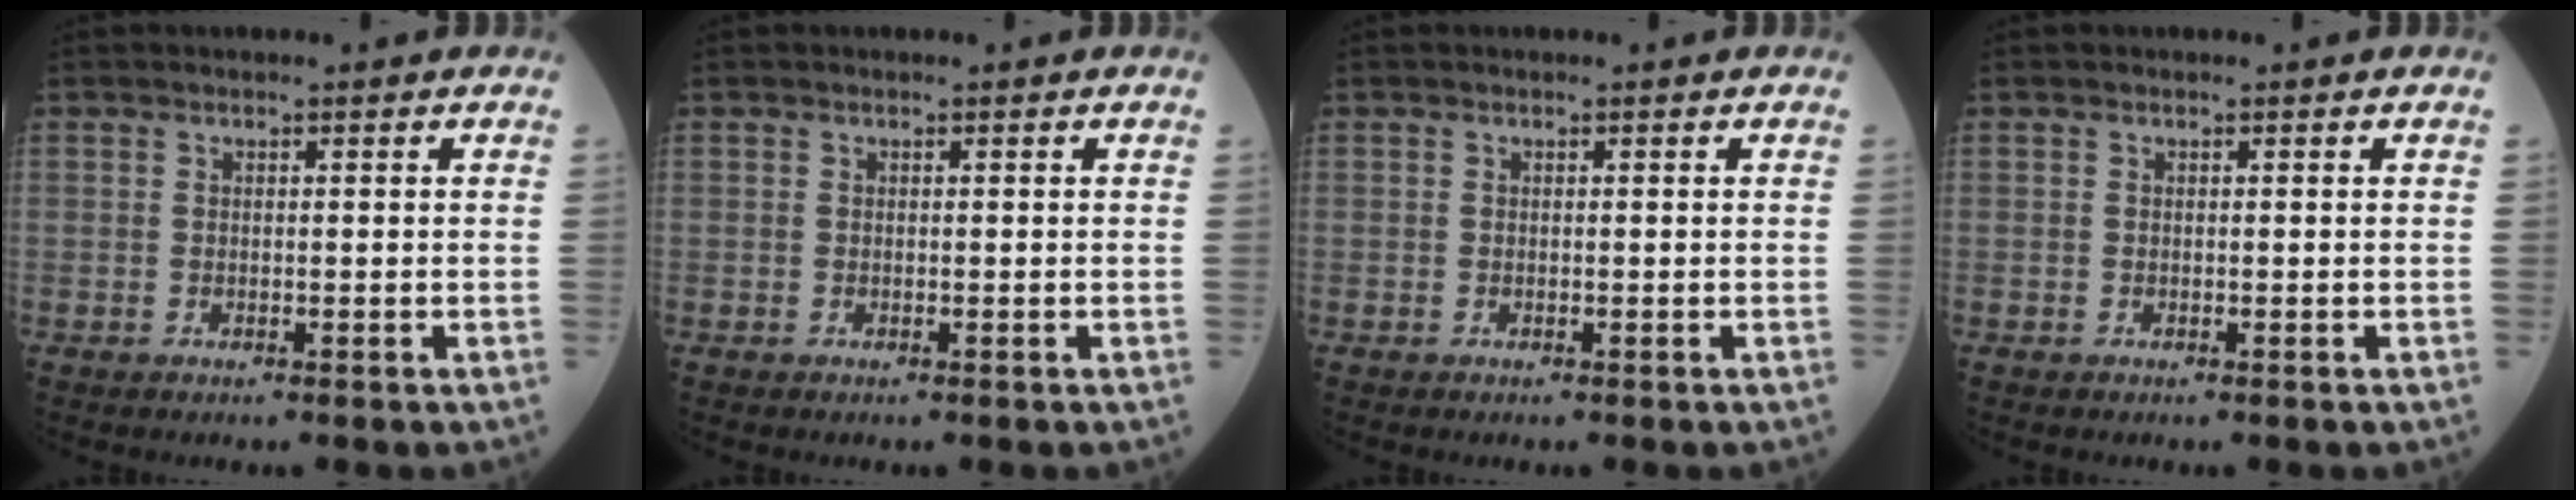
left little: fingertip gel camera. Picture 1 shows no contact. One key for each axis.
{"total": 0.0}
{"total": 0.0}
{"total": 0.0}